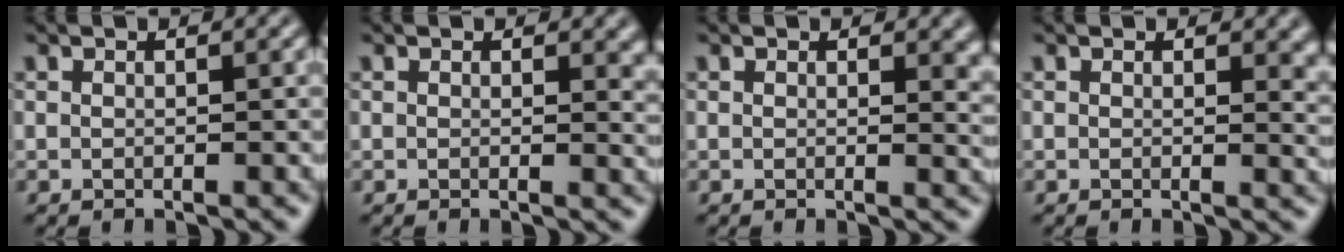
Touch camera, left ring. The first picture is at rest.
{"total": 1.8, "force": [0.5, 0.9, 1.4], "torque": [-0.013, -0.003, 0.007]}
{"total": 2.2, "force": [0.7, 1.0, 1.8], "torque": [-0.019, -0.003, 0.009]}
{"total": 2.2, "force": [0.6, 1.2, 1.8], "torque": [-0.017, -0.004, 0.007]}